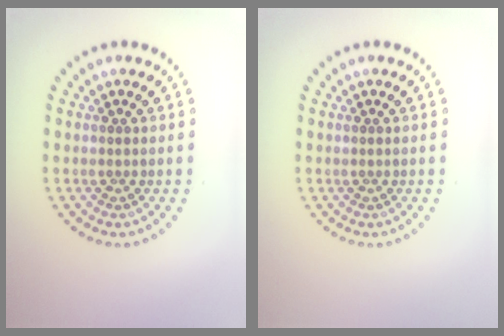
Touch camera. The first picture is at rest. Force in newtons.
{"total": 0.0}